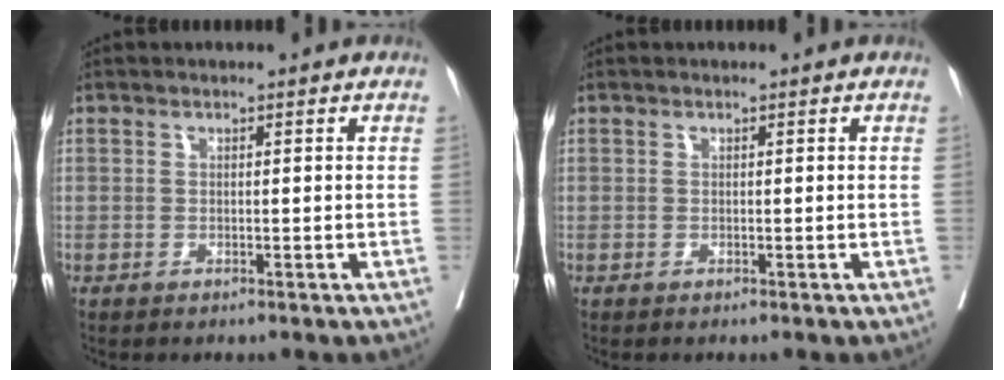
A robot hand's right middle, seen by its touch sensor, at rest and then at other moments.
{"total": 0.0}